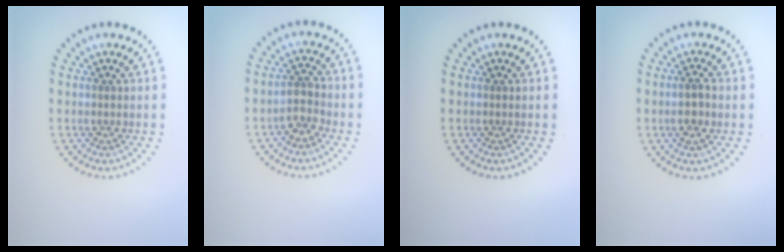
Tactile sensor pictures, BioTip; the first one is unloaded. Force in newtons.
{"total": 1.8, "press": 1.7, "slide": 0.5}
{"total": 0.0}
{"total": 1.6, "press": 1.5, "slide": 0.5}